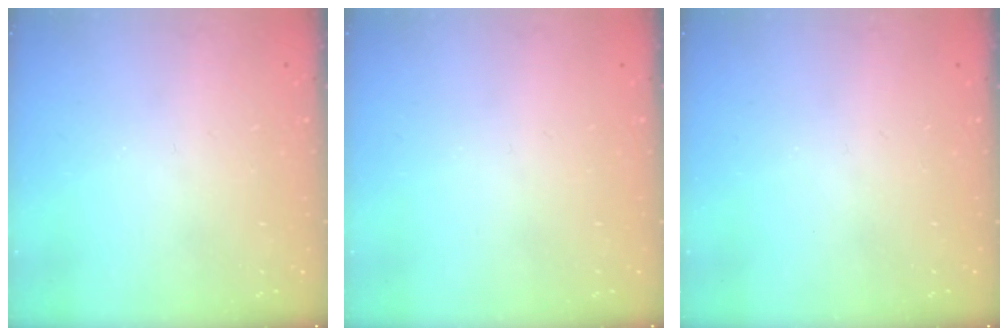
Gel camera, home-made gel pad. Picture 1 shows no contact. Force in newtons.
{"total": 0.0}
{"total": 0.0}